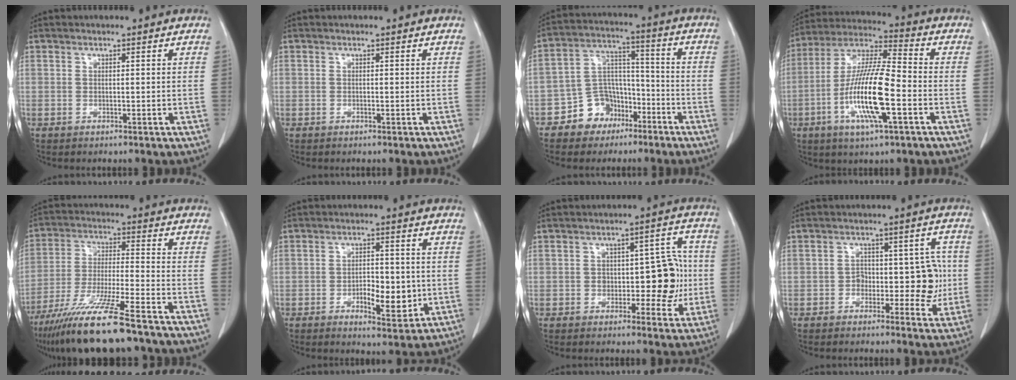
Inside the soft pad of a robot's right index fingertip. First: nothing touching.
{"total": 0.0}
{"total": 9.1, "force": [-5.5, 6.9, 2.4], "torque": [-0.046, 0.031, -0.089]}
{"total": 15.2, "force": [-4.4, 1.9, 14.5], "torque": [-0.287, -0.008, -0.083]}
{"total": 15.5, "force": [-11.6, 0.6, 10.2], "torque": [-0.209, -0.044, -0.206]}
{"total": 7.1, "force": [-1.6, 2.9, 6.3], "torque": [-0.095, -0.001, -0.018]}
{"total": 9.7, "force": [-1.1, 4.6, 8.5], "torque": [-0.098, 0.034, -0.008]}
{"total": 7.7, "force": [-1.3, 4.3, 6.3], "torque": [-0.063, 0.027, -0.015]}